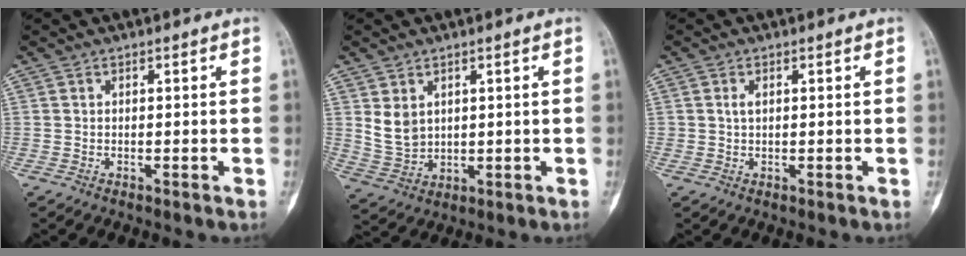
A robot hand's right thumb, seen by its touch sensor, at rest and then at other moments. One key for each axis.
{"total": 5.7, "fx": 2.0, "fy": 4.2, "fz": 3.3, "tx": -0.053, "ty": -0.013, "tz": 0.058}
{"total": 1.4, "fx": 0.4, "fy": 0.8, "fz": 1.0, "tx": -0.018, "ty": 0.002, "tz": 0.010}